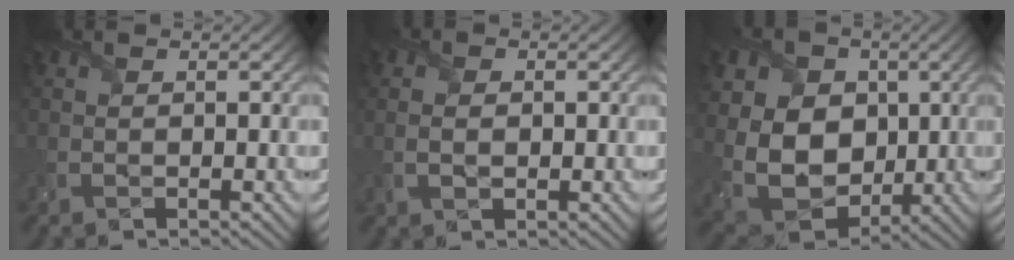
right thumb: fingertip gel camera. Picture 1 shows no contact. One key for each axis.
{"total": 2.4, "fx": 0.0, "fy": 1.5, "fz": 1.8, "tx": -0.031, "ty": -0.002, "tz": -0.004}
{"total": 15.0, "fx": 1.6, "fy": 12.0, "fz": 8.9, "tx": -0.220, "ty": 0.007, "tz": 0.029}